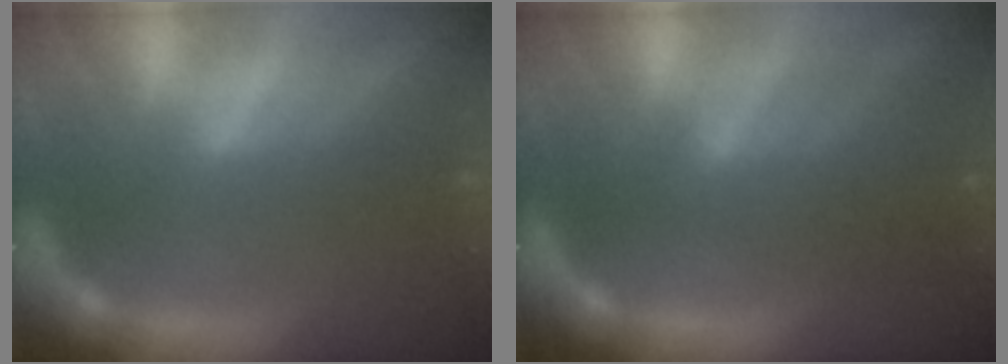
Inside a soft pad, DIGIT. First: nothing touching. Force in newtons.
{"total": 5.0}